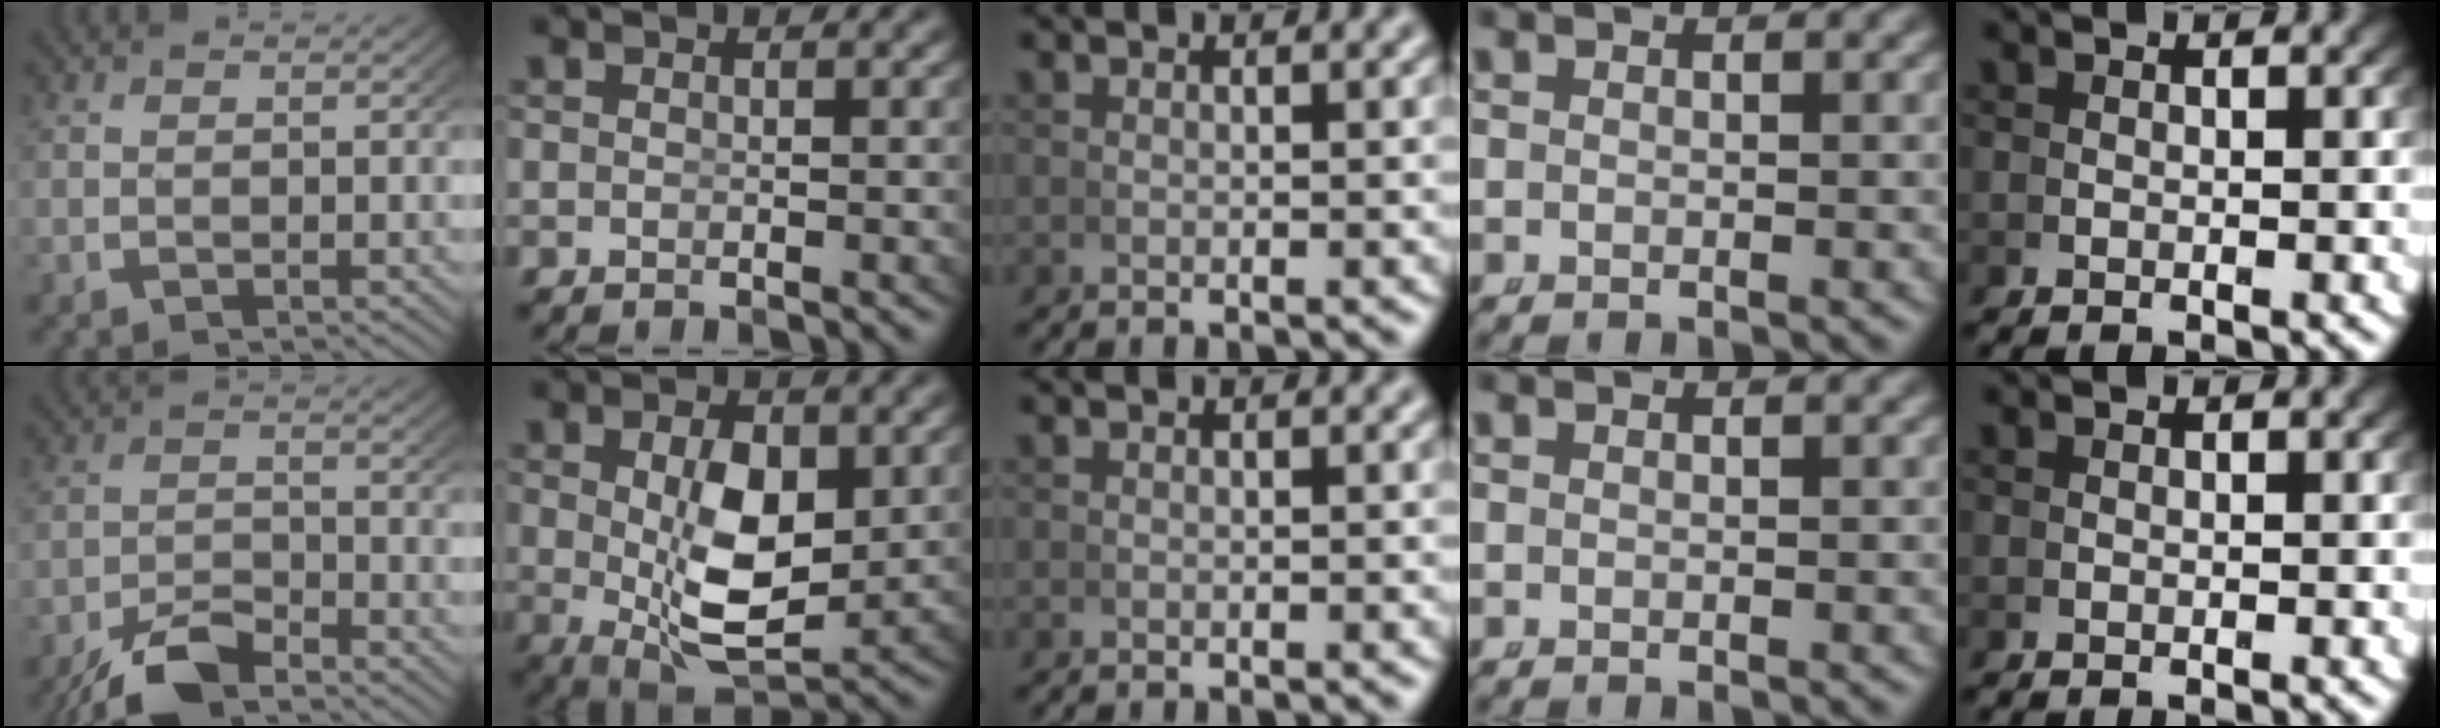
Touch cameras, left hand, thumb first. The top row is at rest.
{"thumb": {"total": 5.3, "force": [-4.2, 2.0, 2.5], "torque": [-0.044, -0.011, -0.074]}, "index": {"total": 7.8, "force": [-0.5, 4.0, 6.7], "torque": [-0.114, -0.038, 0.019]}}